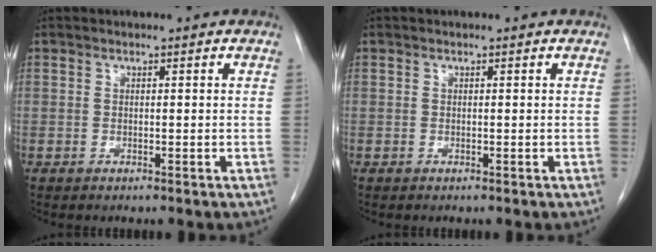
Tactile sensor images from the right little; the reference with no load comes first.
{"total": 0.0}